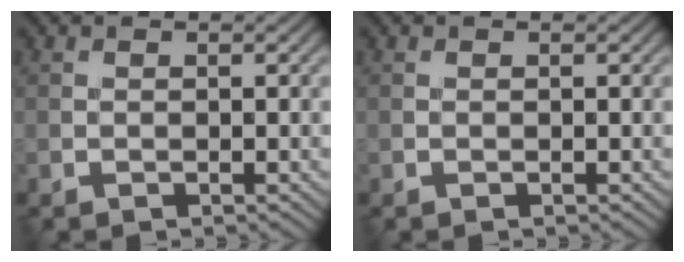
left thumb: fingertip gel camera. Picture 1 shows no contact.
{"total": 0.0}